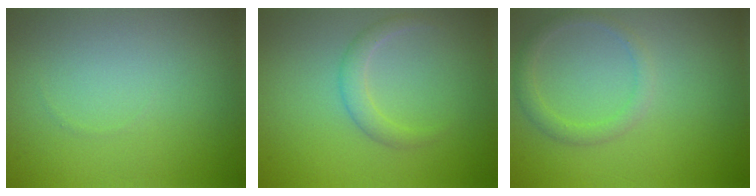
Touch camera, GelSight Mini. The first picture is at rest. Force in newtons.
{"total": 1.7, "press": 1.7, "slide": 0.1}
{"total": 1.7, "press": 1.7, "slide": 0.2}